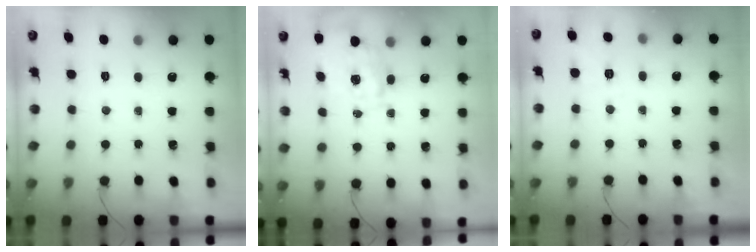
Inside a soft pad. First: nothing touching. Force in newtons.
{"total": 1.5, "press": 1.4, "slide": 0.5}
{"total": 2.2, "press": 0.2, "slide": 2.2}